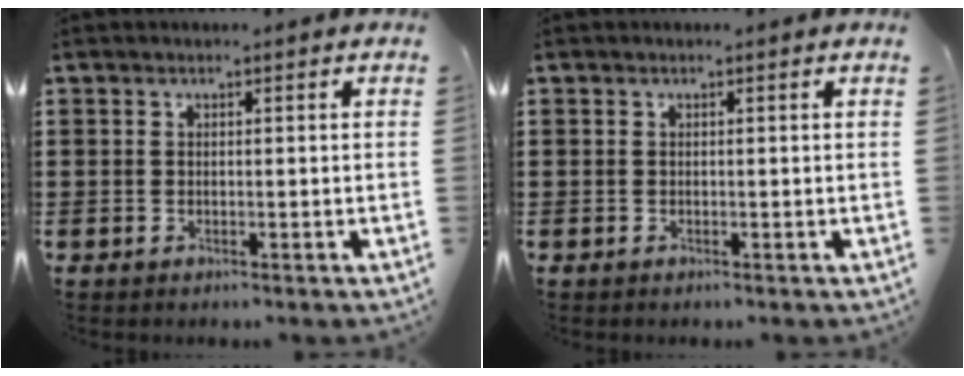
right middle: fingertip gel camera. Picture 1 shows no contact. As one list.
[{"total": 0.0}]